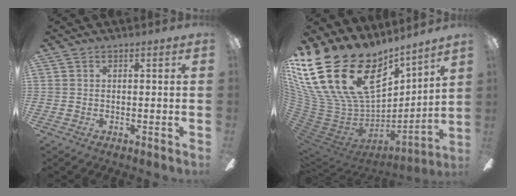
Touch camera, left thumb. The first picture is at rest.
{"total": 29.3, "force": [14.3, 17.7, 18.5], "torque": [-0.379, -0.108, 0.302]}